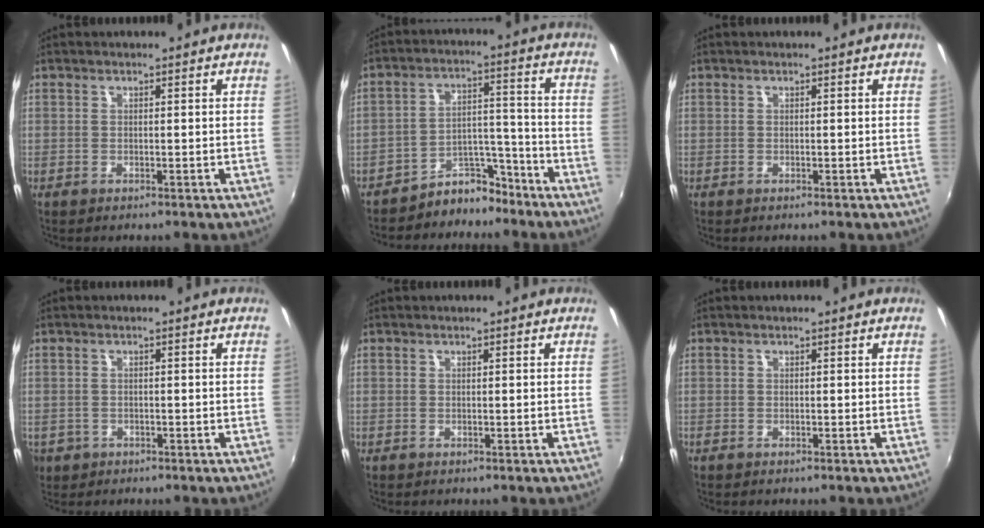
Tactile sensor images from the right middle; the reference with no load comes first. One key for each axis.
{"total": 7.6, "fx": -6.6, "fy": 3.6, "fz": 0.4, "tx": 0.004, "ty": 0.049, "tz": -0.102}
{"total": 0.0}
{"total": 4.7, "fx": -1.7, "fy": 4.0, "fz": 1.8, "tx": -0.049, "ty": -0.007, "tz": -0.023}
{"total": 0.0}
{"total": 0.0}